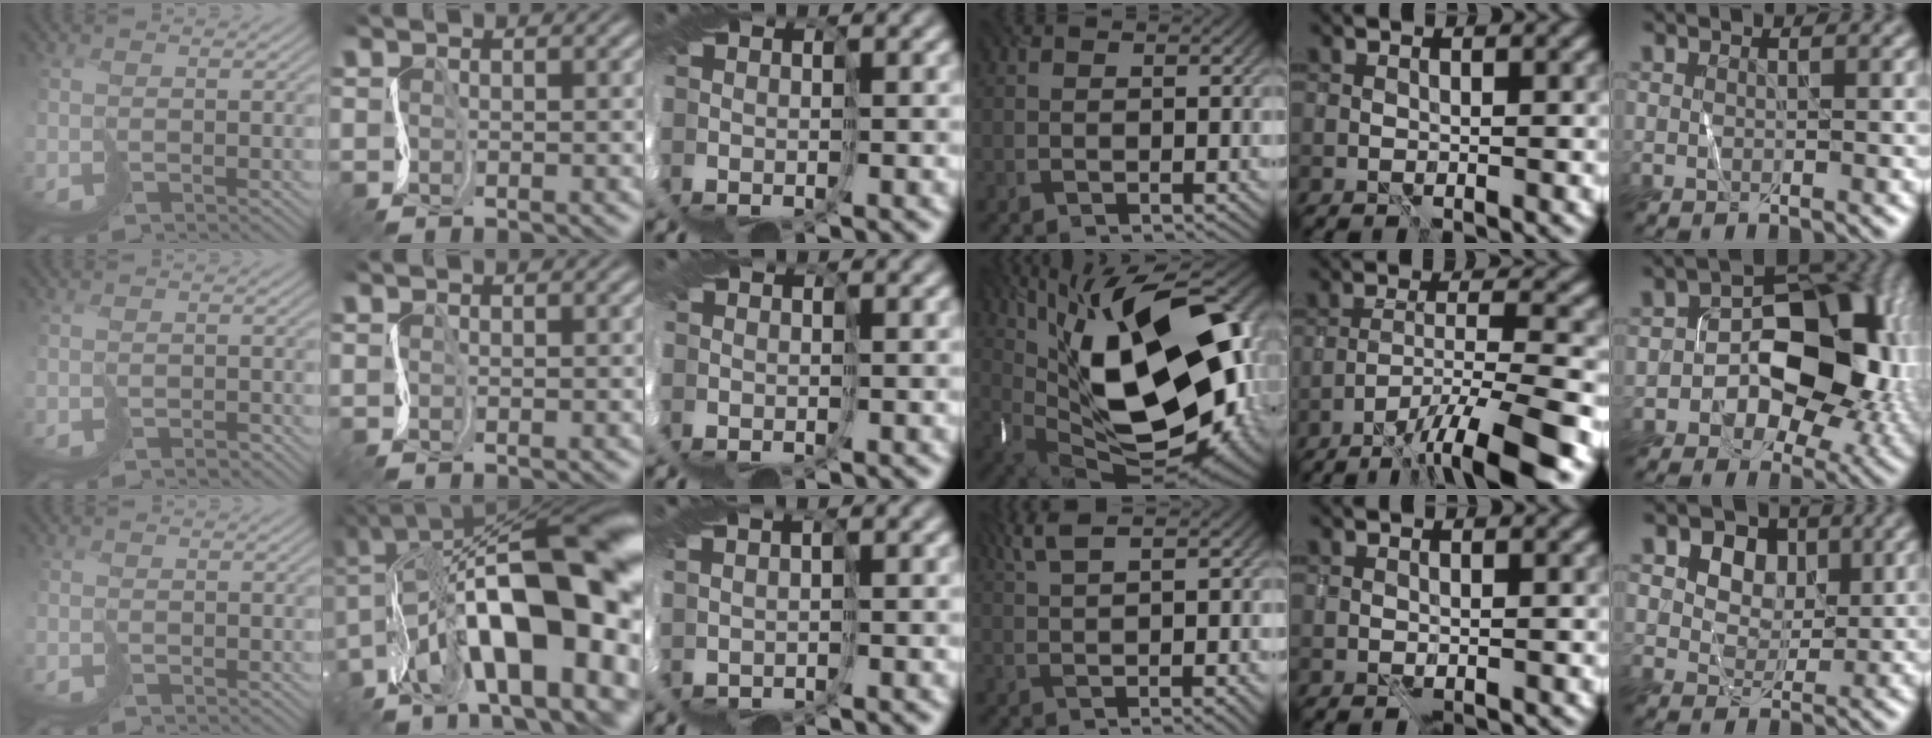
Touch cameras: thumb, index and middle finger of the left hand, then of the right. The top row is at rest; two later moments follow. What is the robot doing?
{"motion": "cut", "object": "tissue"}